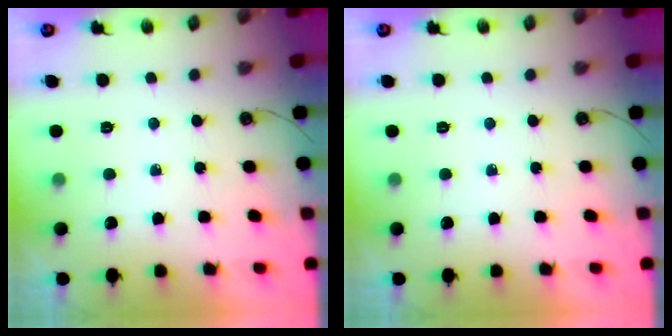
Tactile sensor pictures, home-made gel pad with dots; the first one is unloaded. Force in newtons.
{"total": 0.0}